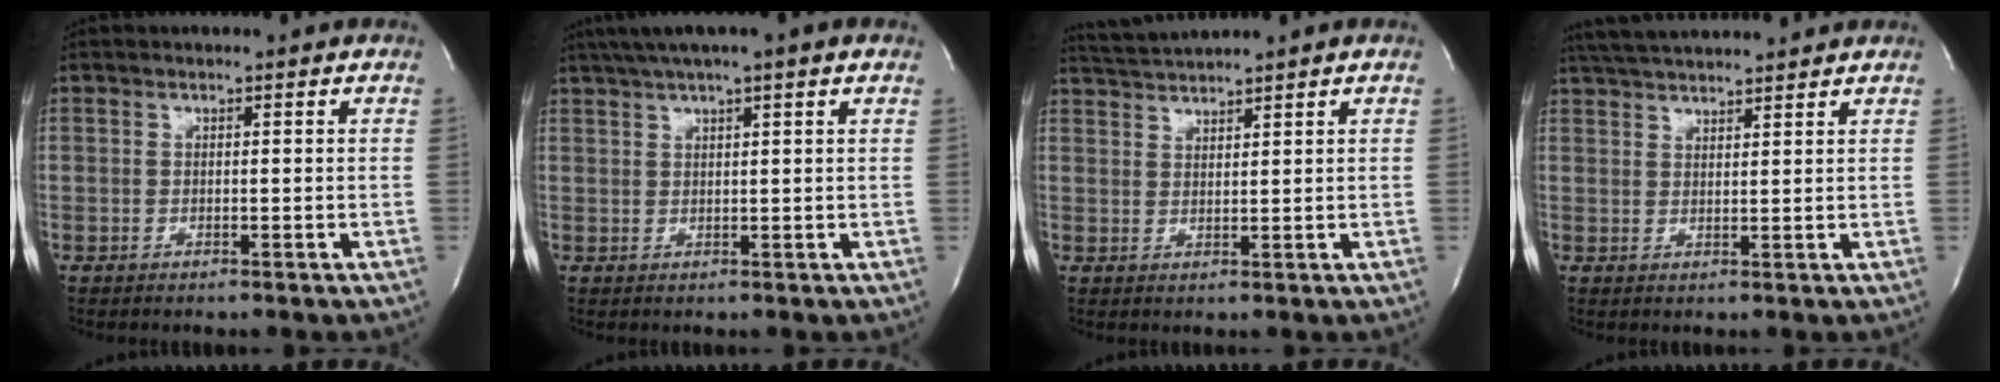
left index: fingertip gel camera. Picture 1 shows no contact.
{"total": 8.2, "force": [5.8, -0.1, 5.7], "torque": [-0.098, 0.040, 0.087]}
{"total": 3.4, "force": [3.2, -1.2, 0.4], "torque": [-0.017, 0.005, 0.067]}
{"total": 9.1, "force": [8.5, 0.5, 3.2], "torque": [-0.065, 0.031, 0.133]}